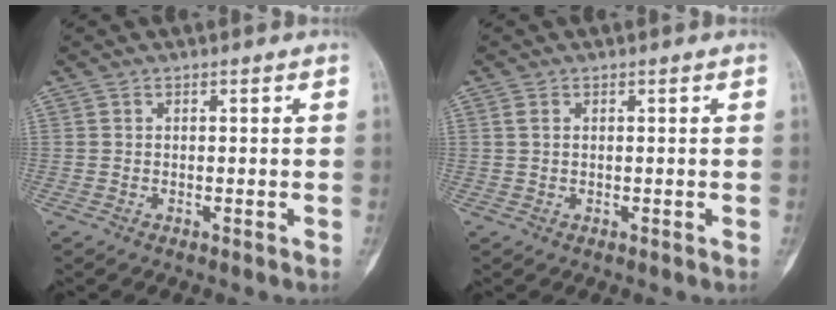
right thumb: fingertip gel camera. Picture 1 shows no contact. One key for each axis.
{"total": 1.1, "fx": 0.4, "fy": 0.6, "fz": 0.8, "tx": -0.019, "ty": 0.000, "tz": 0.011}